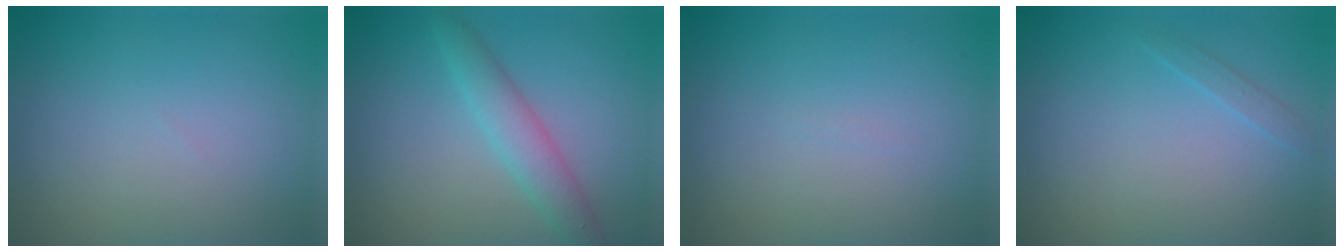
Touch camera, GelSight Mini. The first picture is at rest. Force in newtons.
{"total": 3.2, "press": 3.2, "slide": 0.0}
{"total": 0.0}
{"total": 0.8, "press": 0.8, "slide": 0.1}